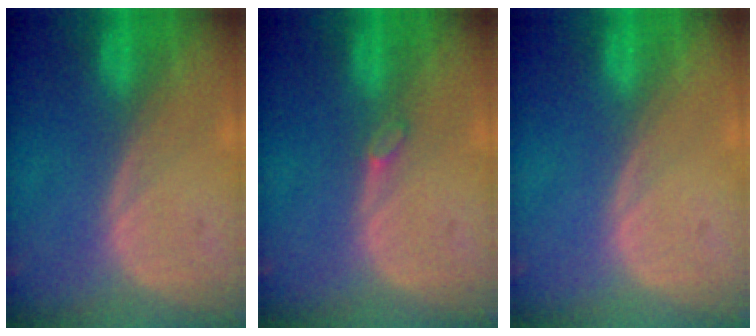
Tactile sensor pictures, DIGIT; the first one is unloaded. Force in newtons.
{"total": 1.2, "press": 1.1, "slide": 0.2}
{"total": 0.0}